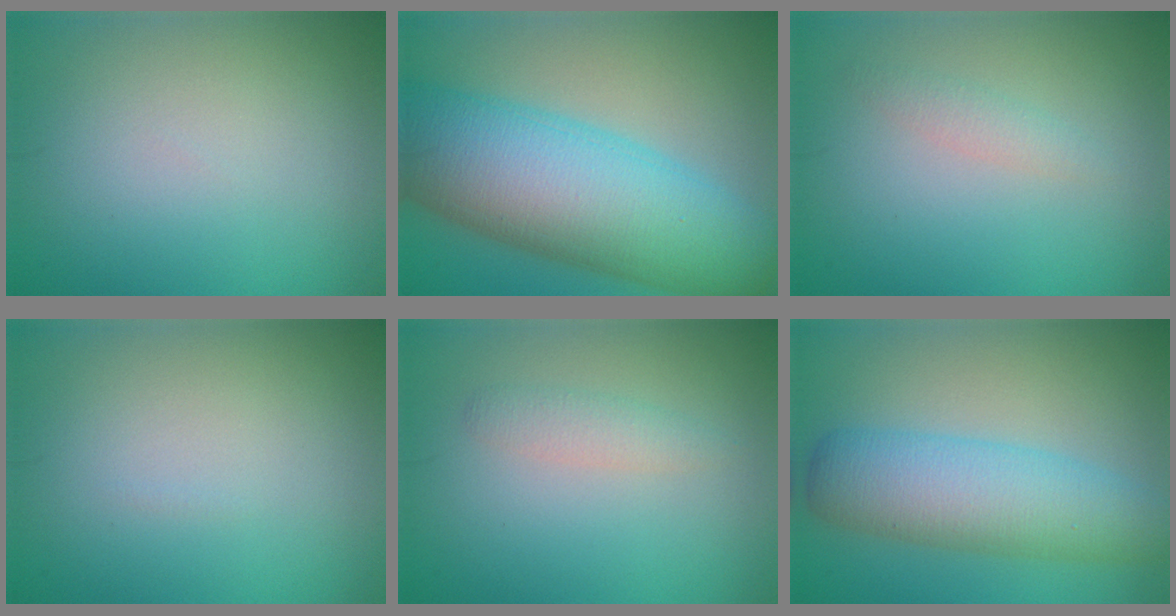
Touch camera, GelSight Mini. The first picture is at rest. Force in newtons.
{"total": 13.4, "press": 13.4, "slide": 0.1}
{"total": 1.3, "press": 1.3, "slide": 0.0}
{"total": 0.0}
{"total": 1.6, "press": 1.6, "slide": 0.0}
{"total": 7.0, "press": 7.0, "slide": 0.0}